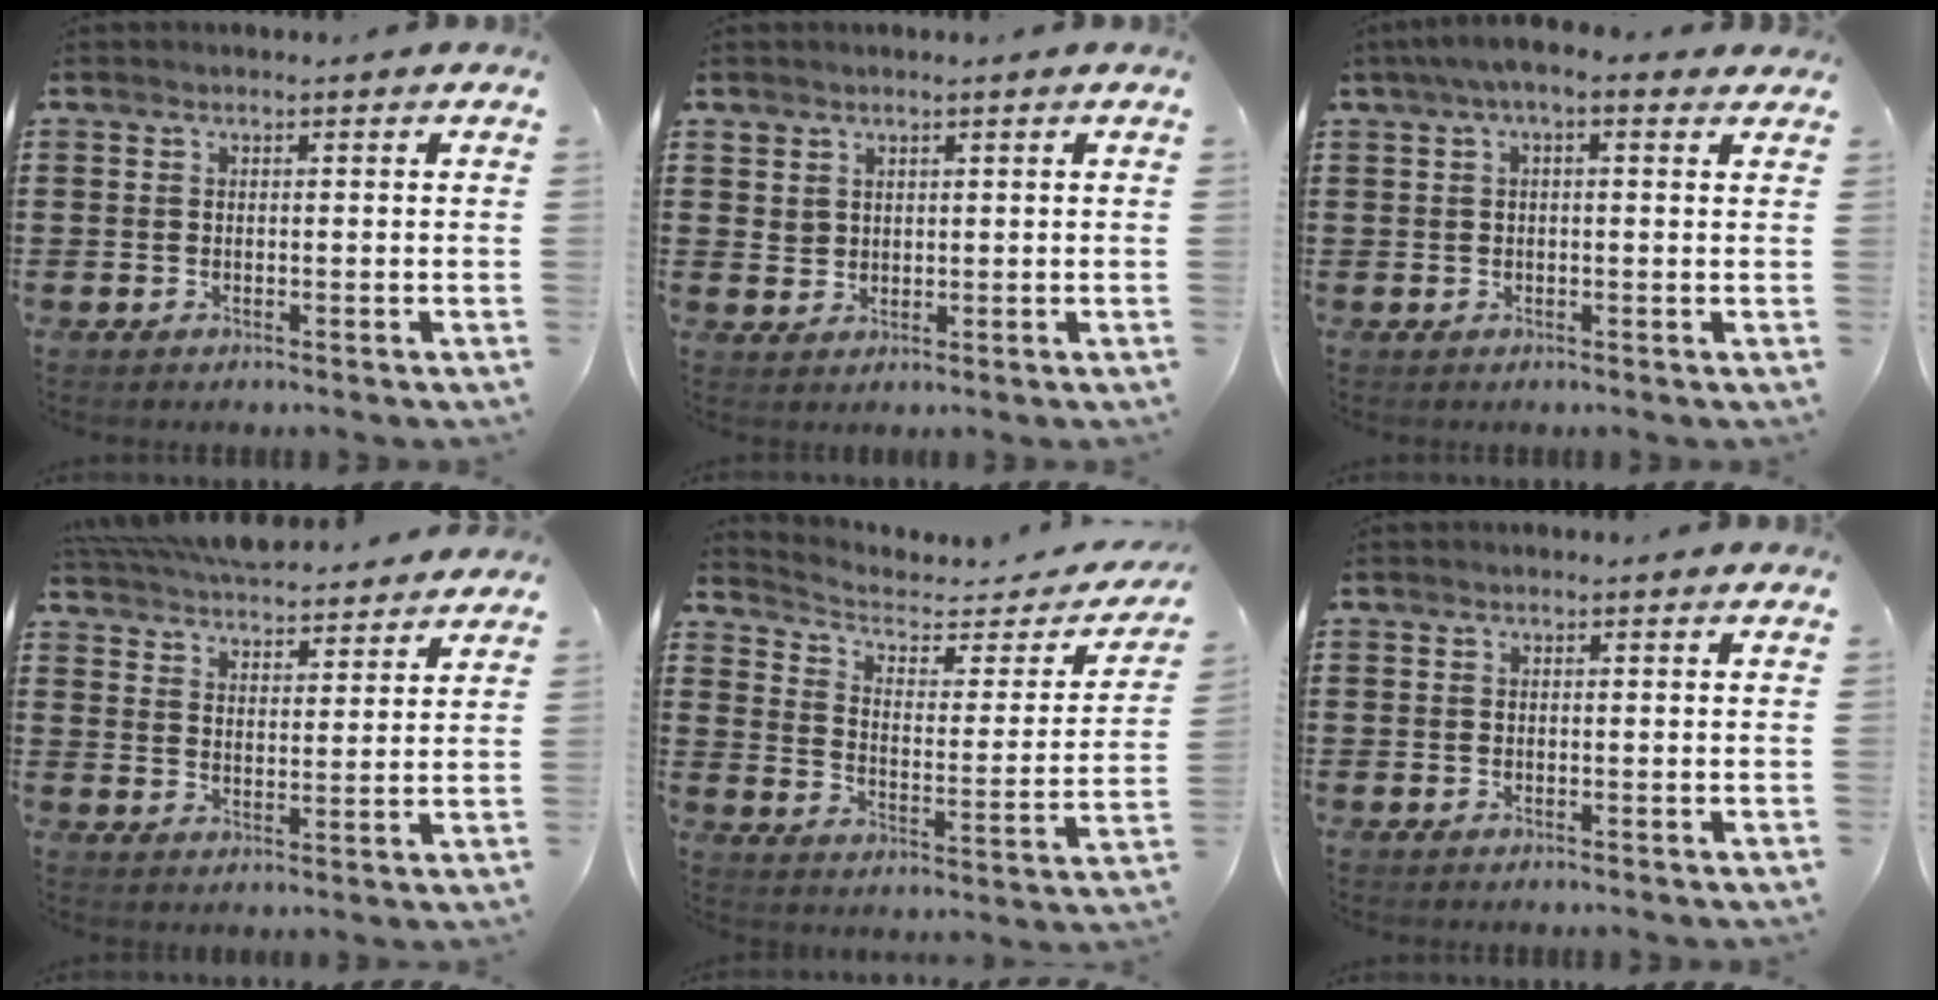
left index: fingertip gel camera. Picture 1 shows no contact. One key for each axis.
{"total": 2.2, "fx": 1.4, "fy": 1.8, "fz": 0.1, "tx": -0.010, "ty": 0.007, "tz": 0.026}
{"total": 3.0, "fx": 1.1, "fy": 0.8, "fz": 2.6, "tx": -0.051, "ty": 0.008, "tz": 0.017}
{"total": 5.6, "fx": 5.5, "fy": 0.6, "fz": 0.9, "tx": -0.043, "ty": -0.029, "tz": 0.097}
{"total": 3.7, "fx": 2.6, "fy": 1.8, "fz": 2.0, "tx": -0.055, "ty": -0.015, "tz": 0.036}
{"total": 0.0}